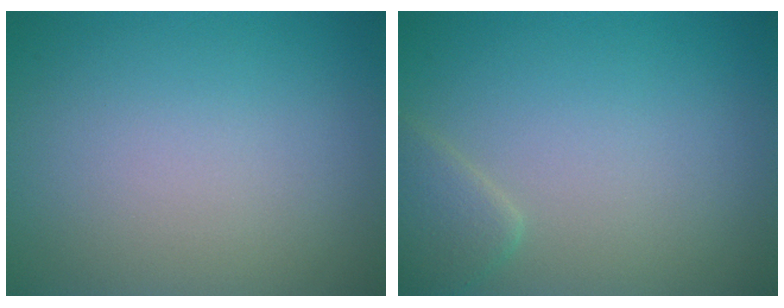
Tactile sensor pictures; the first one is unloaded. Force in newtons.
{"total": 1.9, "press": 1.9, "slide": 0.1}